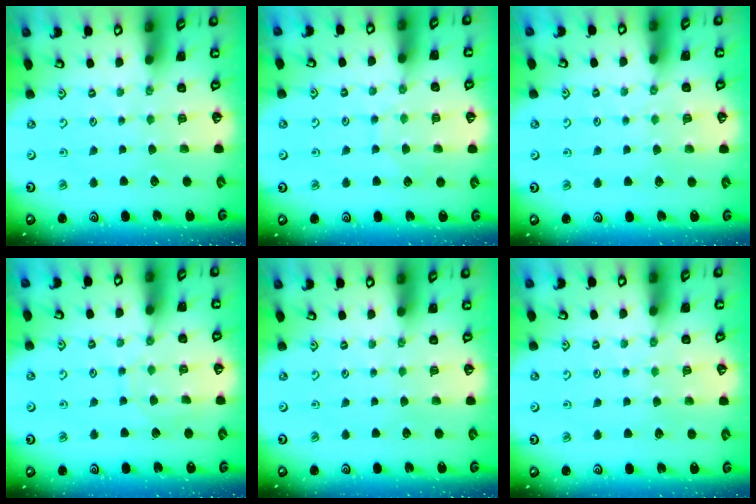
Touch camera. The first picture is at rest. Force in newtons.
{"total": 7.0, "press": 7.0, "slide": 0.6}
{"total": 2.5, "press": 2.4, "slide": 0.4}
{"total": 7.1, "press": 7.1, "slide": 0.5}
{"total": 0.0}
{"total": 4.3, "press": 4.3, "slide": 0.5}